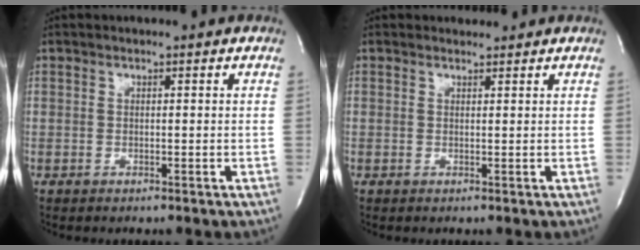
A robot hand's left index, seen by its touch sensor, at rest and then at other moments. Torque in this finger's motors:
{"motor_torque": [-0.17, 0.04, -0.30, -0.14]}